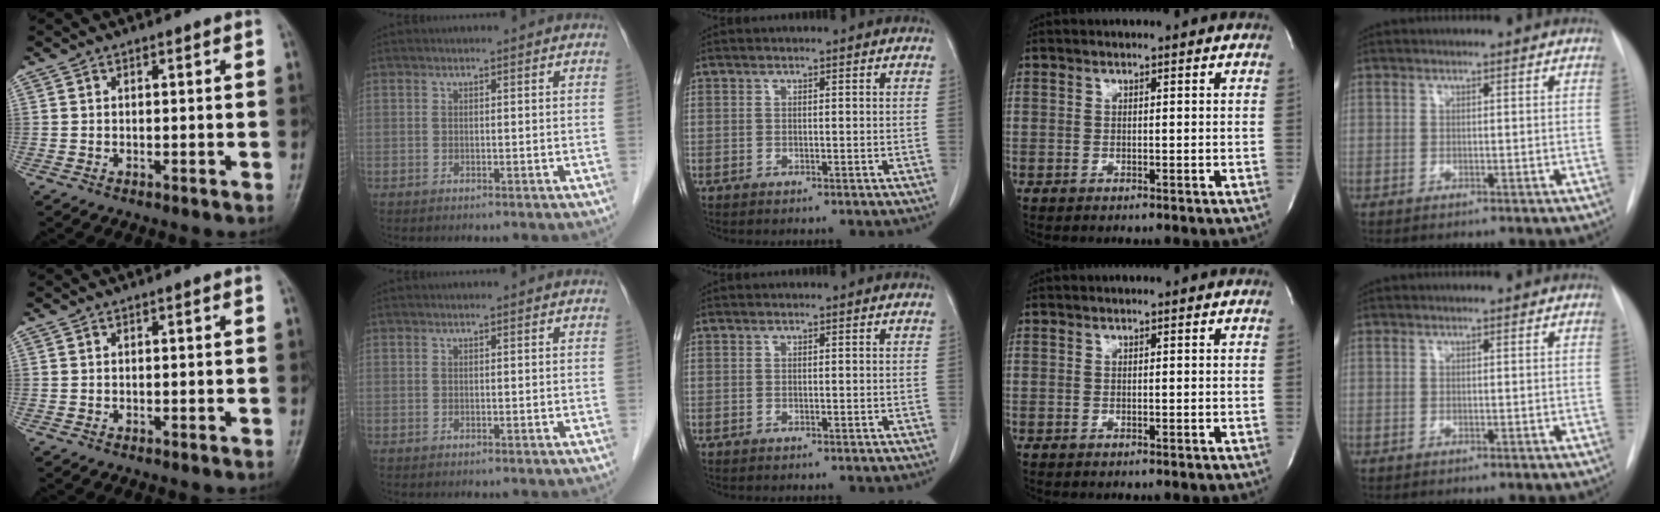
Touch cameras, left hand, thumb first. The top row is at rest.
{}